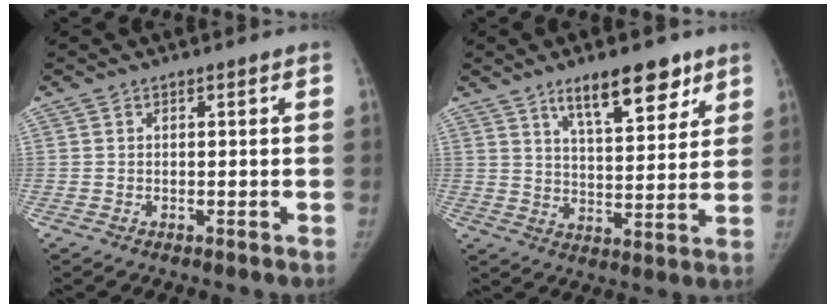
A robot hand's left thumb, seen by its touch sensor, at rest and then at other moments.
{"total": 12.4, "force": [8.0, 4.5, 8.4], "torque": [-0.100, -0.042, 0.132]}